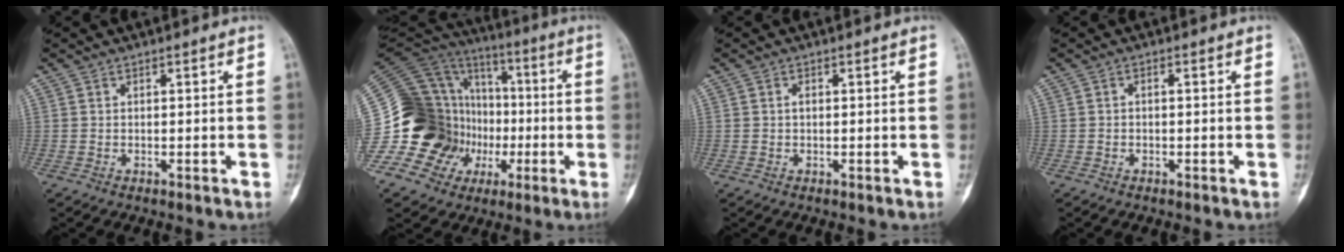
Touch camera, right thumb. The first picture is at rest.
{"total": 28.2, "force": [-5.8, 22.9, 15.3], "torque": [-0.285, 0.085, -0.095]}
{"total": 0.6, "force": [0.0, 0.4, 0.5], "torque": [-0.009, 0.000, 0.001]}
{"total": 0.6, "force": [-0.2, 0.3, 0.5], "torque": [-0.007, 0.006, -0.007]}